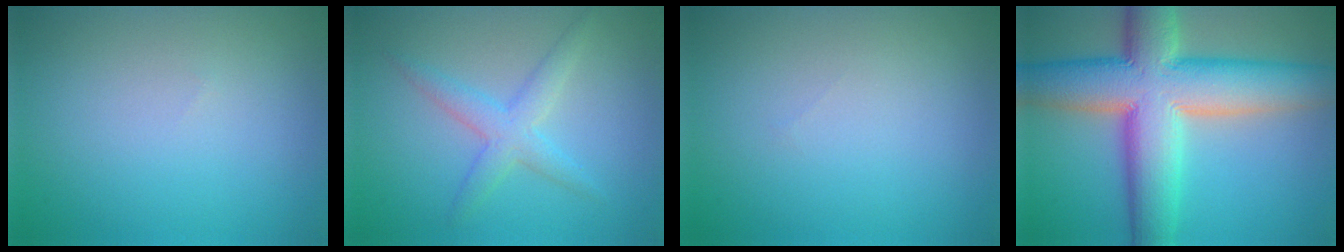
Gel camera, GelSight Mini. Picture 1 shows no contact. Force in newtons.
{"total": 2.9, "press": 2.9, "slide": 0.0}
{"total": 0.0}
{"total": 12.8, "press": 12.8, "slide": 0.6}